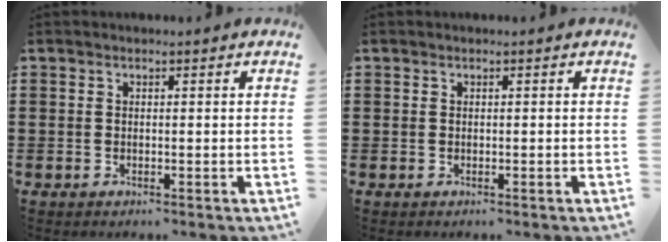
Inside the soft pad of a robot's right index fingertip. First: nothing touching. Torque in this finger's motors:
{"motor_torque": [-1.24, 0.54, -0.84, -0.21]}